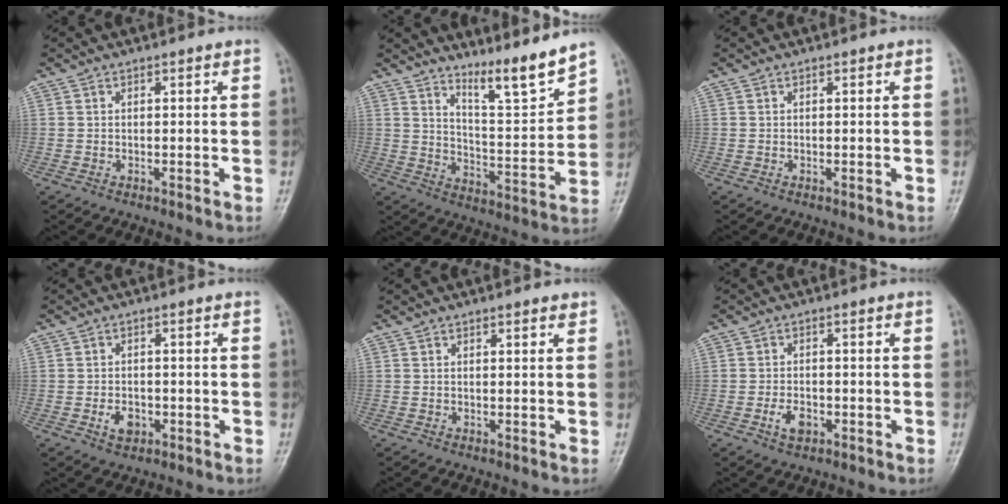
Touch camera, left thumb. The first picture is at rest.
{"total": 9.5, "force": [8.3, 0.2, 4.6], "torque": [-0.065, -0.079, 0.145]}
{"total": 0.0}
{"total": 3.4, "force": [-1.2, 2.4, 2.1], "torque": [-0.029, 0.005, -0.016]}
{"total": 1.3, "force": [0.9, 0.3, 0.8], "torque": [-0.010, -0.004, 0.011]}
{"total": 3.5, "force": [-1.4, 2.1, 2.4], "torque": [-0.041, 0.007, -0.023]}